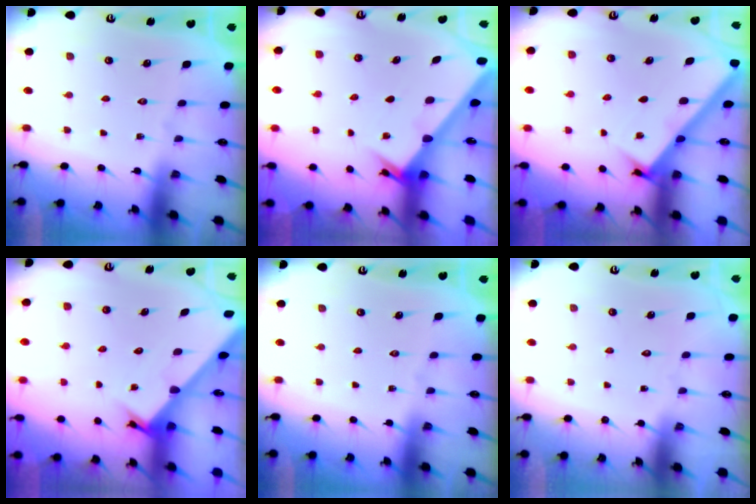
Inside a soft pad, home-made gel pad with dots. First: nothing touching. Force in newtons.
{"total": 2.4, "press": 2.4, "slide": 0.3}
{"total": 2.9, "press": 2.9, "slide": 0.2}
{"total": 2.3, "press": 2.3, "slide": 0.0}
{"total": 0.0}
{"total": 1.5, "press": 1.5, "slide": 0.0}